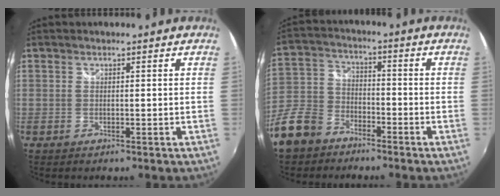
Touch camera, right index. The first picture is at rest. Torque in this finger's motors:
{"motor_torque": [0.03, -0.08, -0.49, -0.21]}